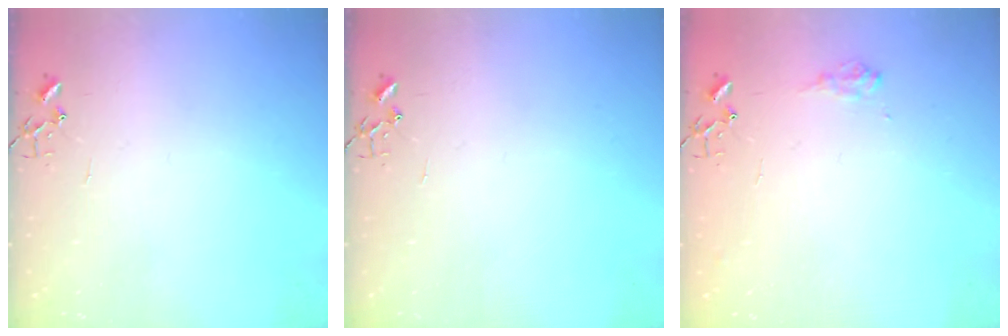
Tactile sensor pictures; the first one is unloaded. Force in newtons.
{"total": 0.0}
{"total": 8.0, "press": 8.0, "slide": 1.0}